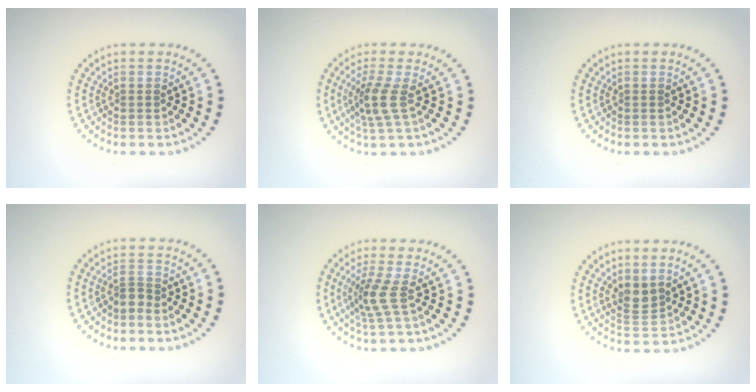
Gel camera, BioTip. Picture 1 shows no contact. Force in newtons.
{"total": 2.7, "press": 2.2, "slide": 1.7}
{"total": 0.0}
{"total": 1.2, "press": 0.8, "slide": 0.9}
{"total": 2.7, "press": 2.0, "slide": 1.8}
{"total": 2.0, "press": 1.7, "slide": 1.2}